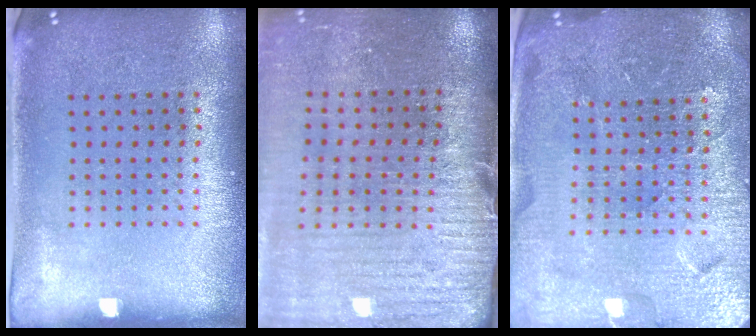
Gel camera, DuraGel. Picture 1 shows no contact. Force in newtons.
{"total": 4.0, "press": 3.6, "slide": 1.9}
{"total": 4.8, "press": 4.5, "slide": 1.6}